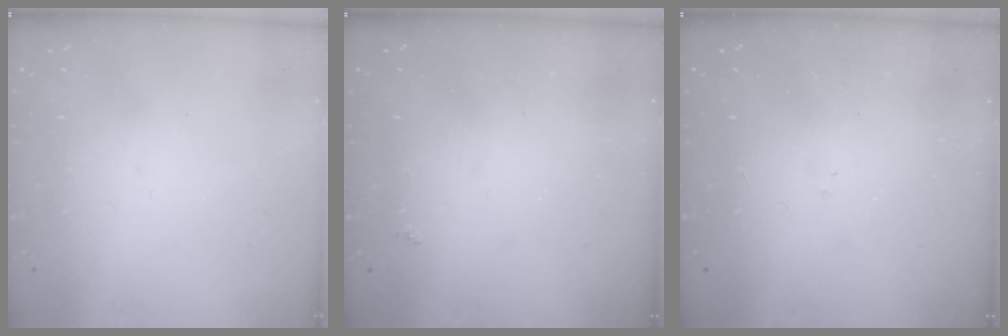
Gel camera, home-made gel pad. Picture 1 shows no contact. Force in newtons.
{"total": 2.0, "press": 1.9, "slide": 0.5}
{"total": 5.8, "press": 5.8, "slide": 0.8}